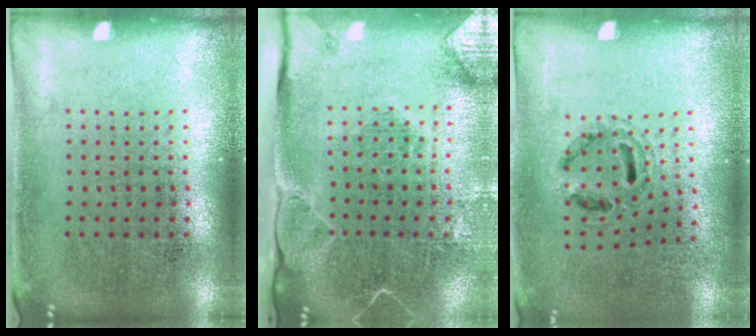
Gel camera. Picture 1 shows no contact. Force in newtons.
{"total": 2.1, "press": 2.0, "slide": 0.6}
{"total": 0.9, "press": 0.8, "slide": 0.3}